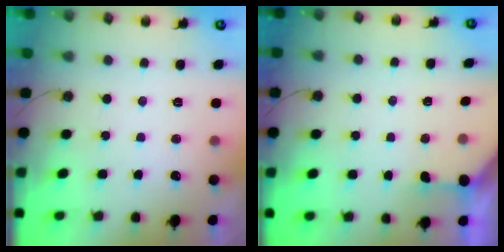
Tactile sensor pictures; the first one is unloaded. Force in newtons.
{"total": 2.7, "press": 2.7, "slide": 0.3}